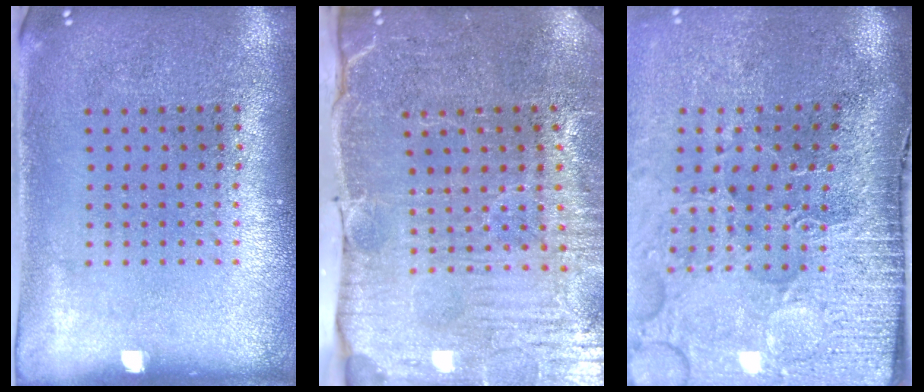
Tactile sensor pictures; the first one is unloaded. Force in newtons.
{"total": 3.9, "press": 3.8, "slide": 0.8}
{"total": 4.9, "press": 4.0, "slide": 2.8}